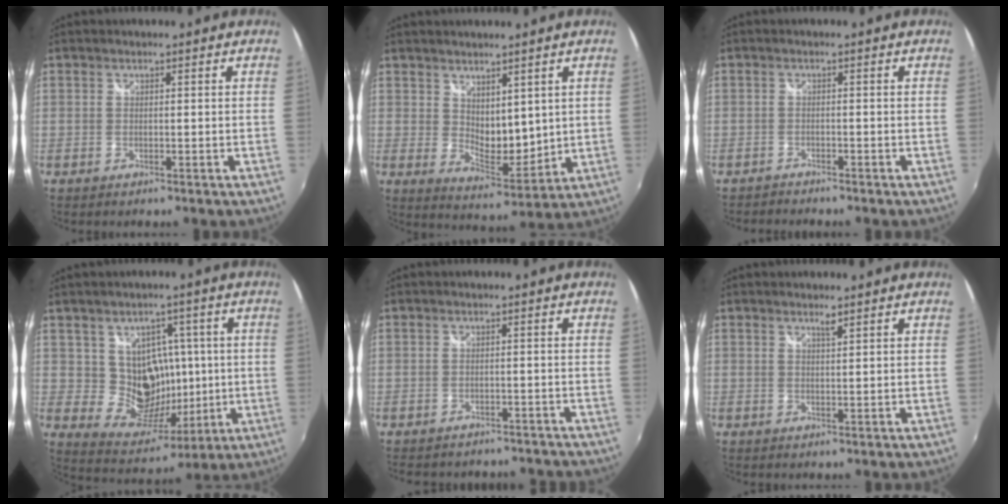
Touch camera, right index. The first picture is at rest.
{"total": 7.4, "force": [3.6, 4.1, 5.0], "torque": [-0.073, -0.013, 0.073]}
{"total": 2.0, "force": [-2.0, 0.2, 0.1], "torque": [-0.014, -0.005, -0.039]}
{"total": 10.8, "force": [1.2, 9.9, 4.2], "torque": [-0.073, 0.005, 0.037]}
{"total": 9.7, "force": [-8.5, 3.5, 3.1], "torque": [-0.074, -0.006, -0.106]}
{"total": 1.2, "force": [0.9, -0.1, 0.8], "torque": [-0.012, 0.002, 0.015]}